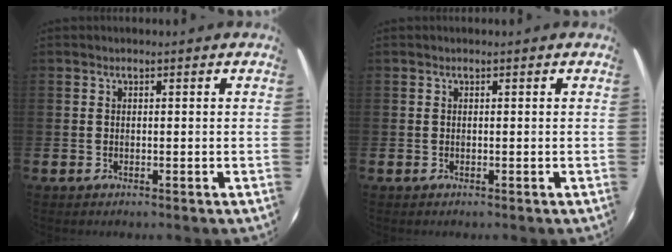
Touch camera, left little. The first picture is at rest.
{"total": 0.0}